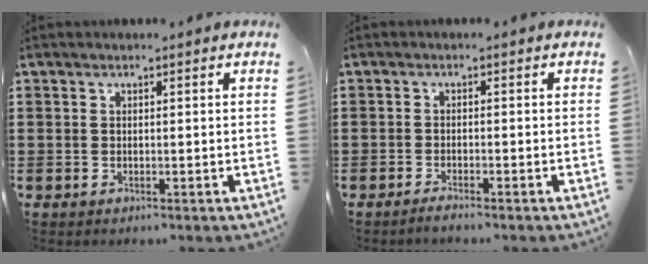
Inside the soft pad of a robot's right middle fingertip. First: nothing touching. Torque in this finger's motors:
{"motor_torque": [0.00, 0.00, -0.13, -0.01]}